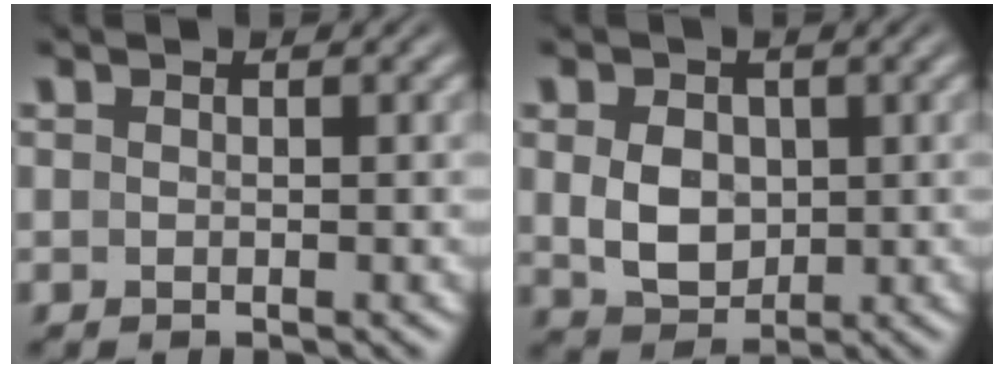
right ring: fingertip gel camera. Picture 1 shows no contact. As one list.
[{"total": 4.5, "force": [0.0, 3.5, 2.8], "torque": [-0.051, -0.022, 0.016]}]